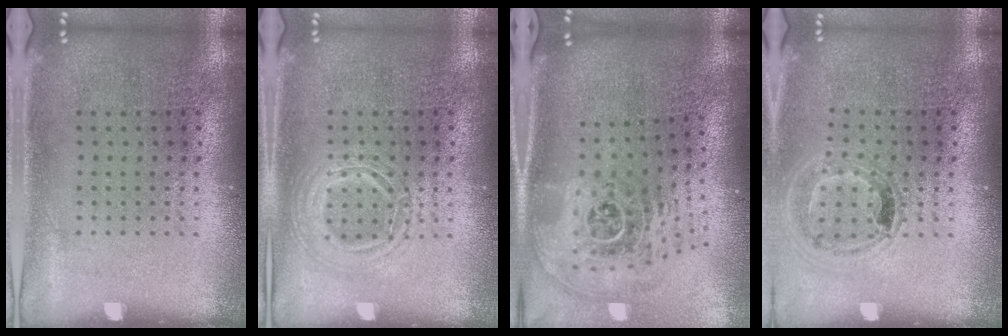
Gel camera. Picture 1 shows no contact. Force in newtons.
{"total": 2.2, "press": 2.2, "slide": 0.3}
{"total": 2.7, "press": 1.8, "slide": 2.0}
{"total": 0.9, "press": 0.9, "slide": 0.1}